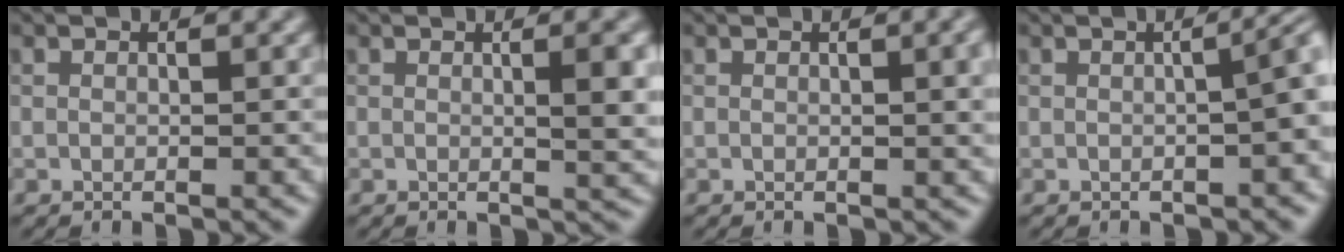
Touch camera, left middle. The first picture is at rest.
{"total": 4.0, "force": [0.5, 1.0, 3.8], "torque": [-0.043, 0.006, 0.005]}
{"total": 2.7, "force": [0.5, 0.8, 2.5], "torque": [-0.026, 0.005, 0.004]}
{"total": 4.6, "force": [-0.1, 1.9, 4.2], "torque": [-0.022, 0.013, -0.002]}